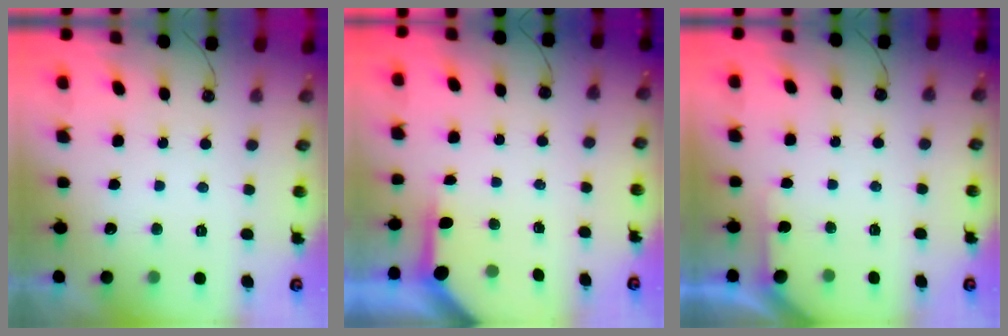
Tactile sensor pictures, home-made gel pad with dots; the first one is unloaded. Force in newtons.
{"total": 4.0, "press": 3.9, "slide": 0.4}
{"total": 2.5, "press": 2.5, "slide": 0.3}